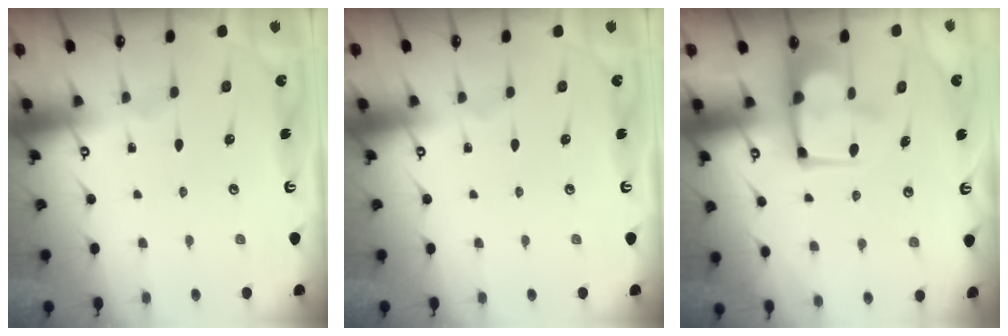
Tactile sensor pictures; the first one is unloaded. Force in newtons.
{"total": 0.0}
{"total": 6.9, "press": 6.8, "slide": 0.8}